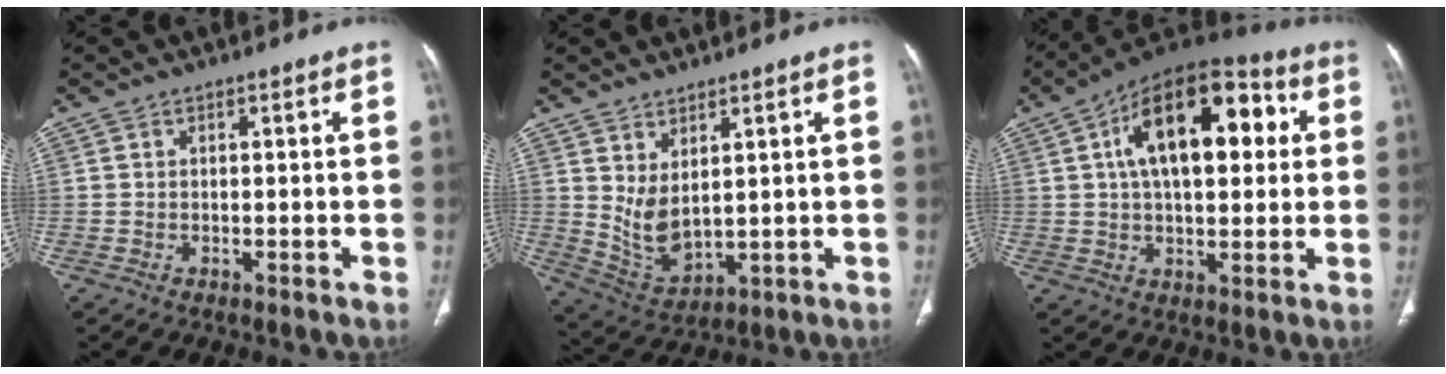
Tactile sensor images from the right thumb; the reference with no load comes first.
{"total": 7.4, "force": [2.7, 3.6, 5.9], "torque": [-0.105, -0.033, 0.073]}
{"total": 20.7, "force": [5.1, 10.7, 17.0], "torque": [-0.234, 0.021, 0.068]}